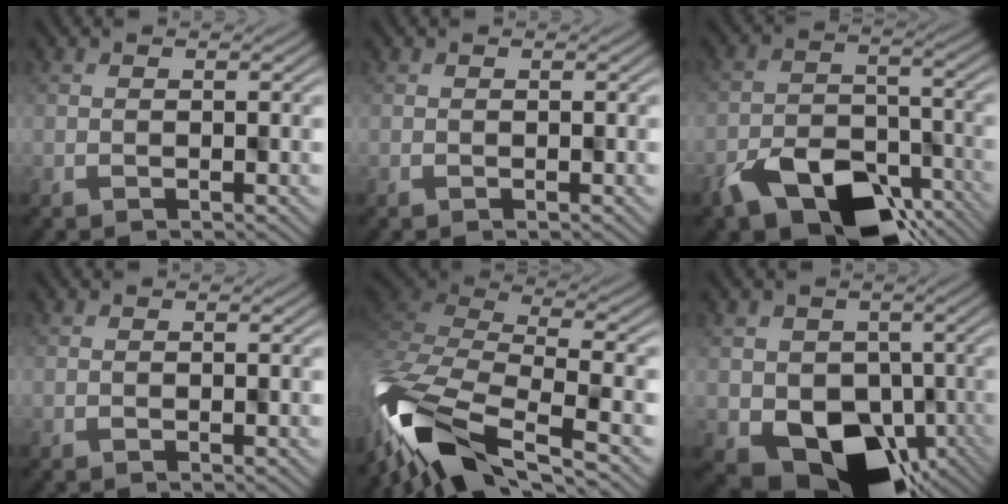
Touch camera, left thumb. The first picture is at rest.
{"total": 0.0}
{"total": 12.4, "force": [-7.4, 6.7, 7.4], "torque": [-0.147, -0.024, -0.125]}
{"total": 0.0}
{"total": 15.0, "force": [-7.8, 6.9, 10.8], "torque": [-0.290, -0.043, -0.124]}
{"total": 12.4, "force": [-4.2, 9.6, 6.6], "torque": [-0.104, -0.042, -0.053]}